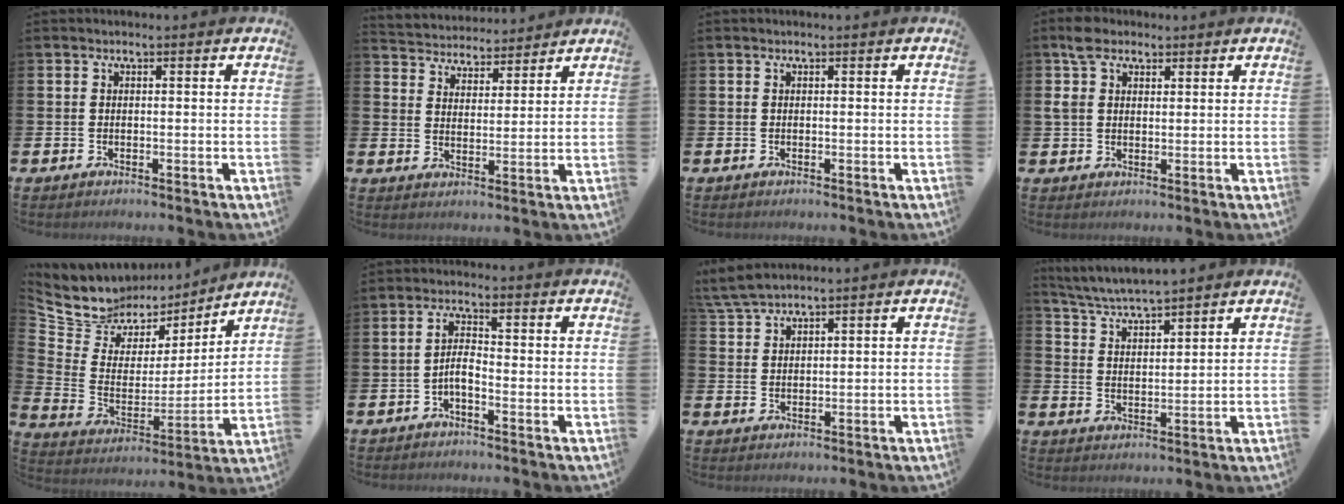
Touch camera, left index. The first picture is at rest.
{"total": 4.5, "force": [4.3, 1.2, -0.7], "torque": [-0.015, -0.029, 0.077]}
{"total": 0.0}
{"total": 4.5, "force": [3.3, 2.6, 1.5], "torque": [-0.034, 0.006, 0.060]}
{"total": 8.5, "force": [7.5, 4.2, -0.1], "torque": [-0.053, -0.061, 0.134]}
{"total": 2.7, "force": [-0.7, 0.9, 2.4], "torque": [-0.045, 0.006, -0.015]}
{"total": 3.8, "force": [3.7, 0.3, 0.9], "torque": [-0.035, -0.007, 0.071]}
{"total": 5.2, "force": [5.1, 0.1, 1.0], "torque": [-0.043, -0.026, 0.092]}